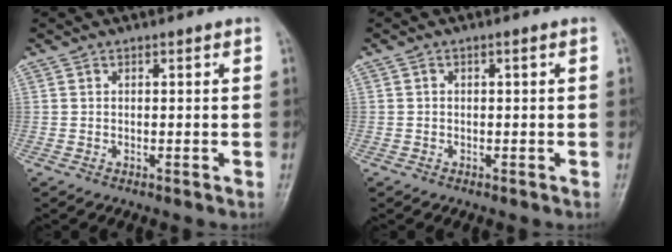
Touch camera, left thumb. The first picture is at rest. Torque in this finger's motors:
{"motor_torque": [-2.20, -1.85, -1.86, 0.92, -0.59]}